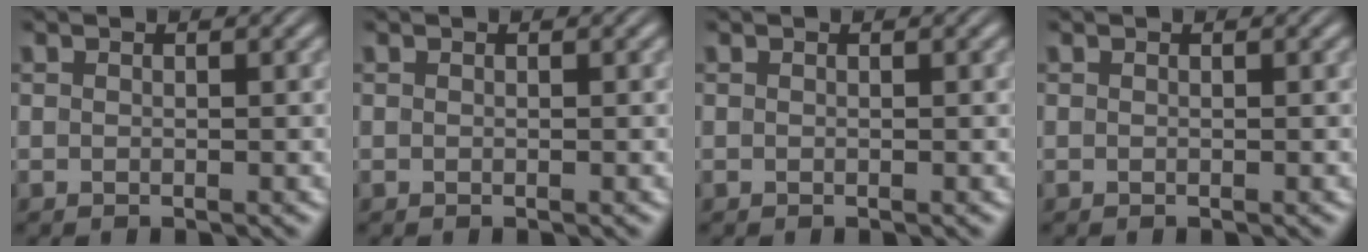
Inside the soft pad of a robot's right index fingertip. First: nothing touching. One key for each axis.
{"total": 0.0}
{"total": 0.0}
{"total": 0.0}